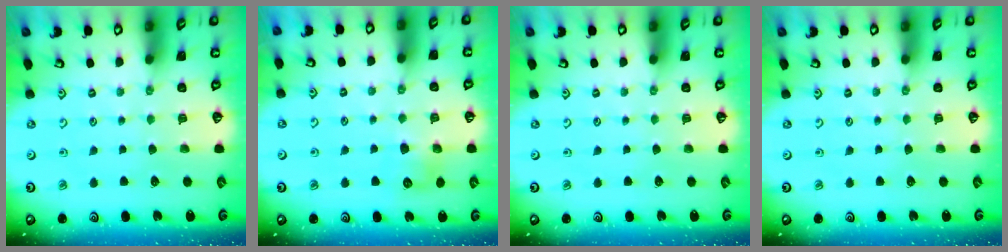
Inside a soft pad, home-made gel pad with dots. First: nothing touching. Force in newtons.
{"total": 6.7, "press": 6.7, "slide": 0.4}
{"total": 0.0}
{"total": 0.0}